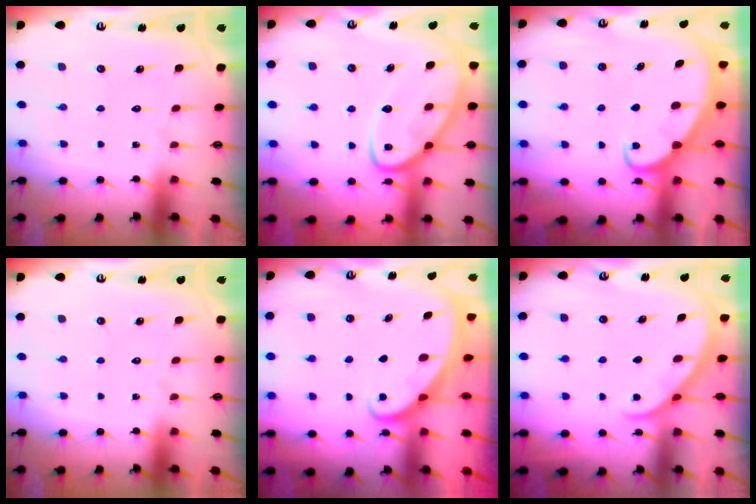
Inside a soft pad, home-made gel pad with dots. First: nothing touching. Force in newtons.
{"total": 13.1, "press": 13.1, "slide": 1.1}
{"total": 3.0, "press": 3.0, "slide": 0.4}
{"total": 0.0}
{"total": 1.9, "press": 1.9, "slide": 0.2}
{"total": 2.0, "press": 2.0, "slide": 0.2}